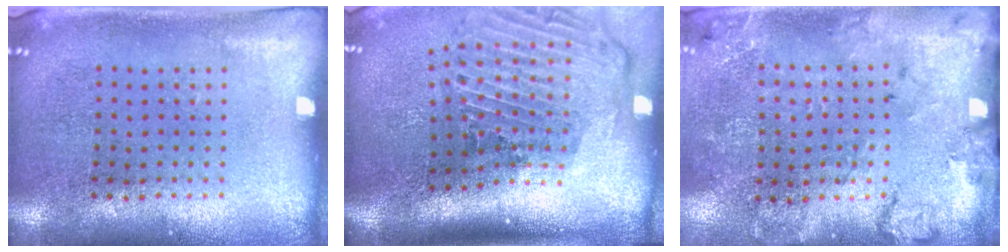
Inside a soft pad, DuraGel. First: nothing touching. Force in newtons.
{"total": 3.0, "press": 2.0, "slide": 2.2}
{"total": 1.7, "press": 1.6, "slide": 0.8}